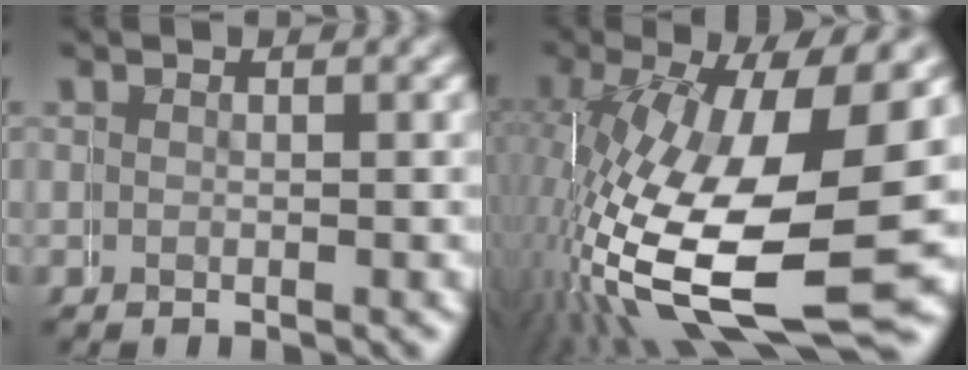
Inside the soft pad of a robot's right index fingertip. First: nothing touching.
{"total": 14.5, "force": [-2.8, 7.1, 12.4], "torque": [-0.242, -0.051, -0.007]}